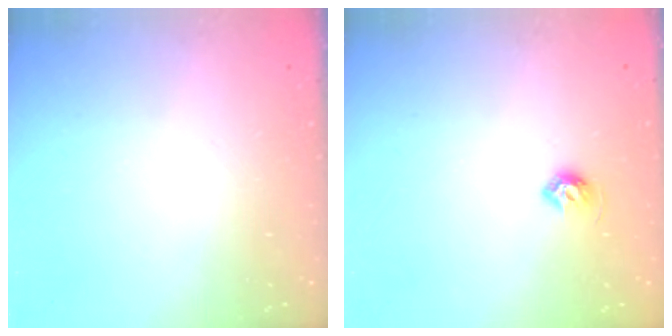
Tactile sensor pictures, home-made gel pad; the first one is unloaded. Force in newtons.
{"total": 5.6, "press": 5.5, "slide": 1.0}